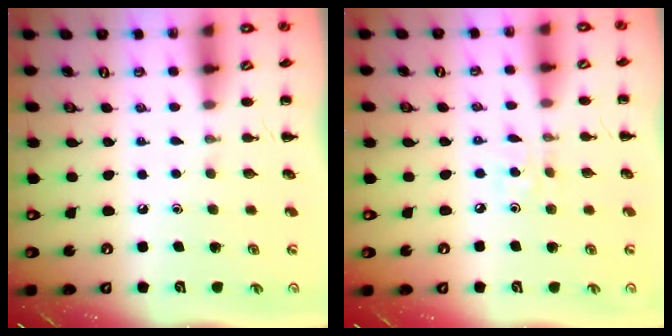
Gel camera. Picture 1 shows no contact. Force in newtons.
{"total": 2.0, "press": 1.9, "slide": 0.6}